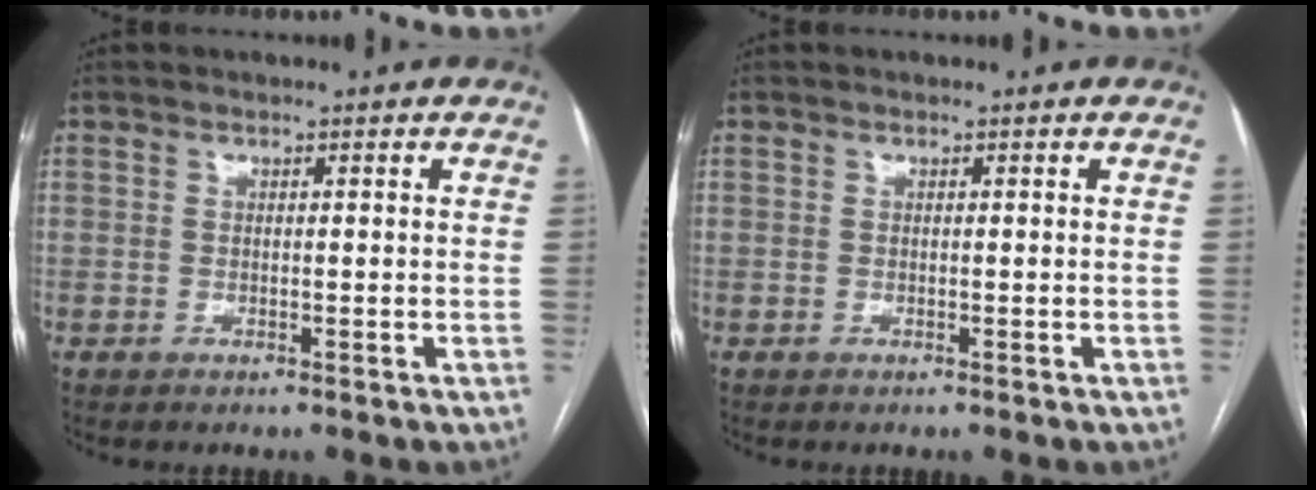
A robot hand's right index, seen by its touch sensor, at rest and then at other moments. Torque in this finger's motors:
{"motor_torque": [0.00, 0.00, 0.00, 0.00]}